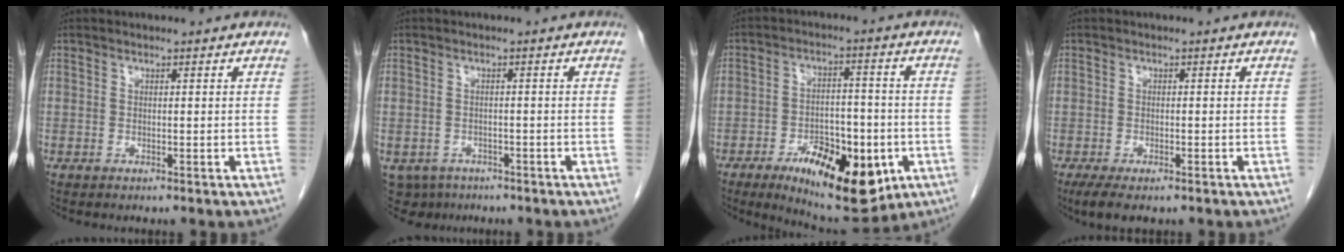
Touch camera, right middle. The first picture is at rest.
{"total": 5.9, "force": [-4.0, 4.1, 1.2], "torque": [-0.023, 0.000, -0.057]}
{"total": 15.5, "force": [-6.7, 6.2, 12.5], "torque": [-0.185, -0.007, -0.091]}
{"total": 5.3, "force": [-3.8, 1.9, 3.2], "torque": [-0.052, -0.010, -0.057]}